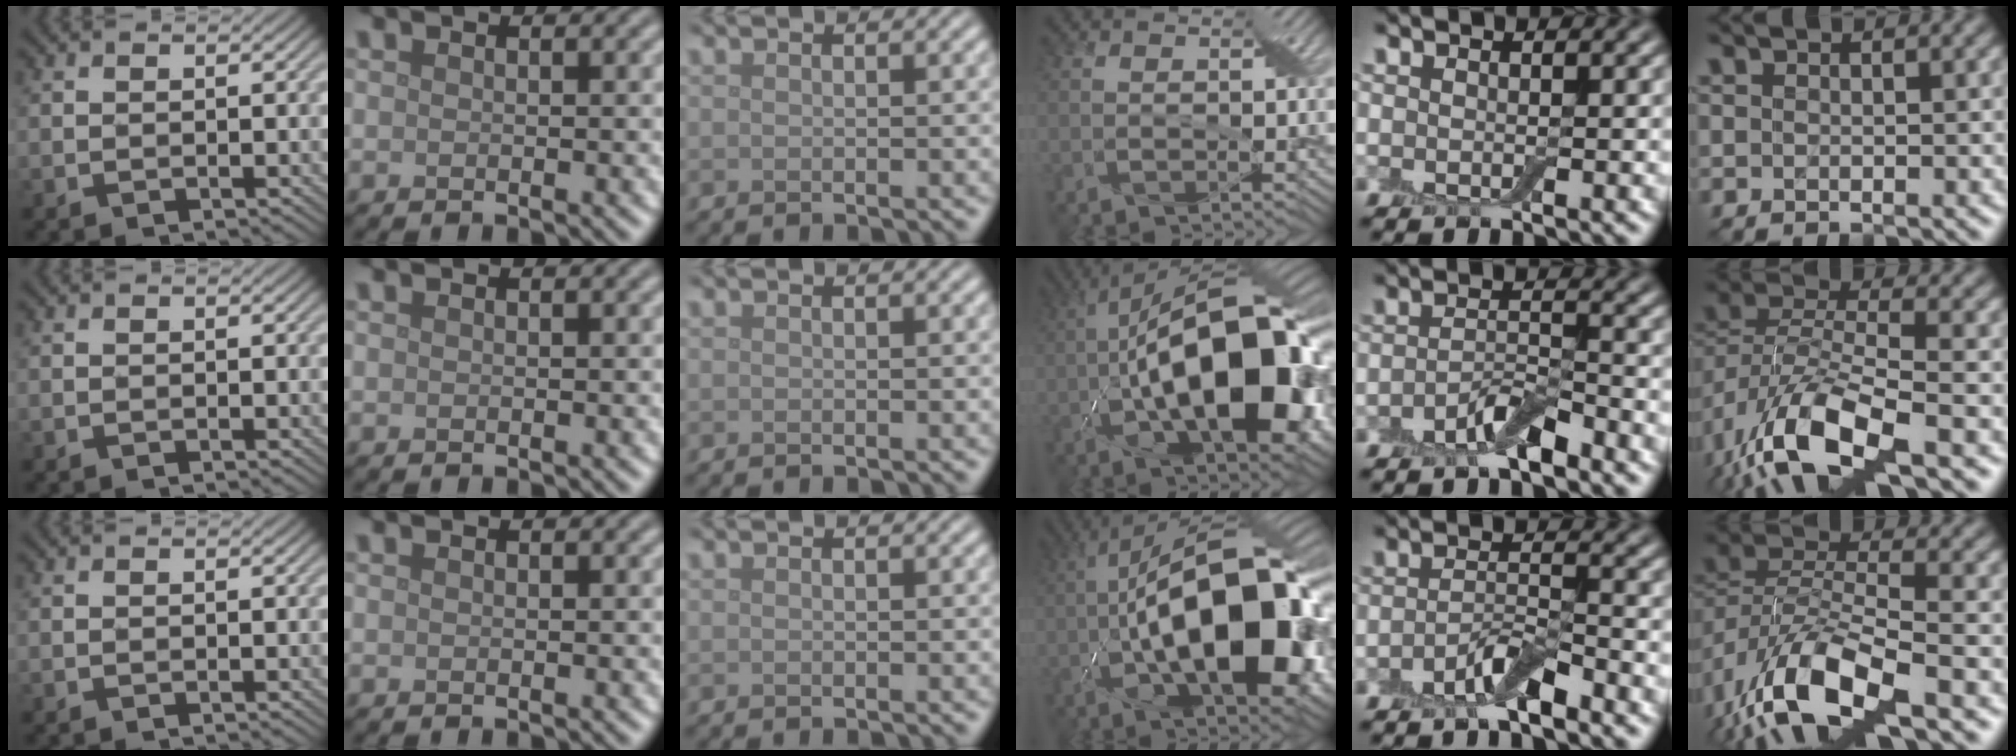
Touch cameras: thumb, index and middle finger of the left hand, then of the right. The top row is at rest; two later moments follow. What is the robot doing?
{"motion": "wrap", "object": "adhesive wrap"}